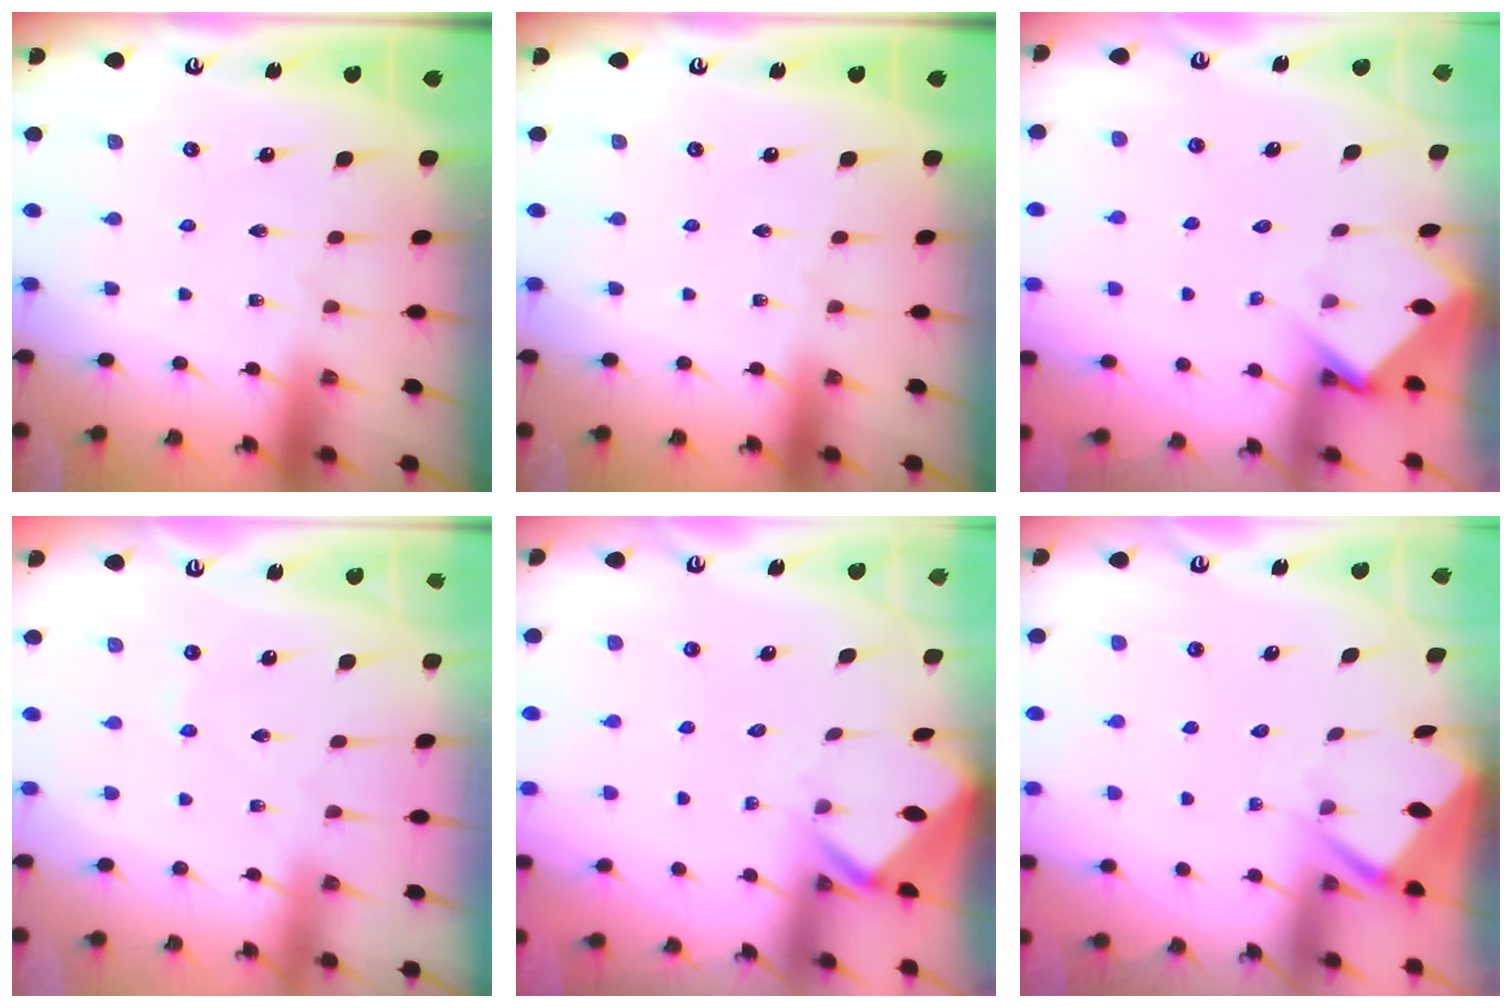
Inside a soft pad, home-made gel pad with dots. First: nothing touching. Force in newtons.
{"total": 0.0}
{"total": 3.6, "press": 3.5, "slide": 0.3}
{"total": 2.0, "press": 2.0, "slide": 0.3}
{"total": 2.5, "press": 2.5, "slide": 0.1}
{"total": 3.5, "press": 3.4, "slide": 0.3}